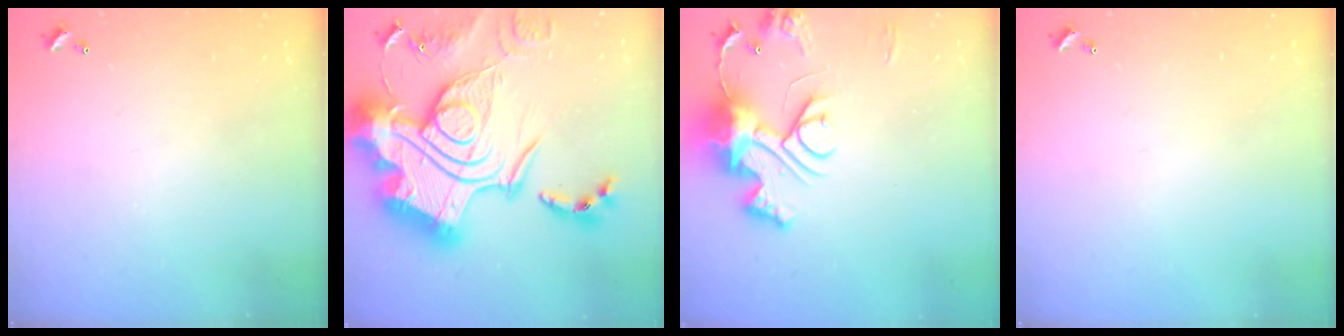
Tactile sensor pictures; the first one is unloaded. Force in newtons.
{"total": 0.6, "press": 0.6, "slide": 0.0}
{"total": 13.2, "press": 13.1, "slide": 1.4}
{"total": 0.0}